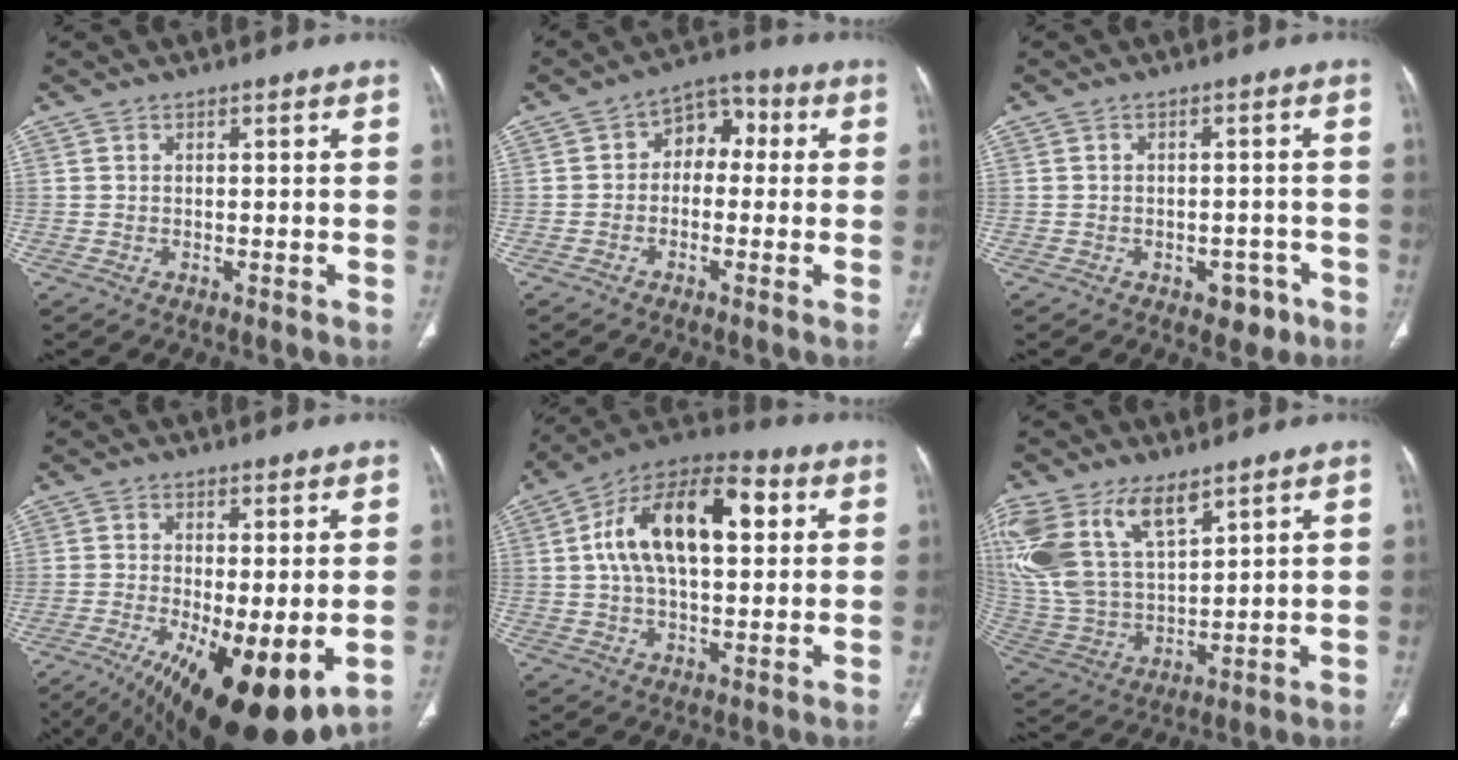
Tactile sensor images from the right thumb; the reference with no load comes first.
{"total": 7.0, "force": [0.2, 5.0, 4.8], "torque": [-0.038, 0.031, -0.012]}
{"total": 4.1, "force": [-2.2, 2.7, 2.1], "torque": [-0.009, 0.015, -0.024]}
{"total": 18.1, "force": [-6.3, 6.3, 15.7], "torque": [-0.241, -0.029, -0.084]}
{"total": 19.4, "force": [4.2, 10.0, 16.1], "torque": [-0.255, 0.025, 0.061]}
{"total": 19.8, "force": [10.9, 10.2, 13.1], "torque": [-0.284, -0.021, 0.228]}